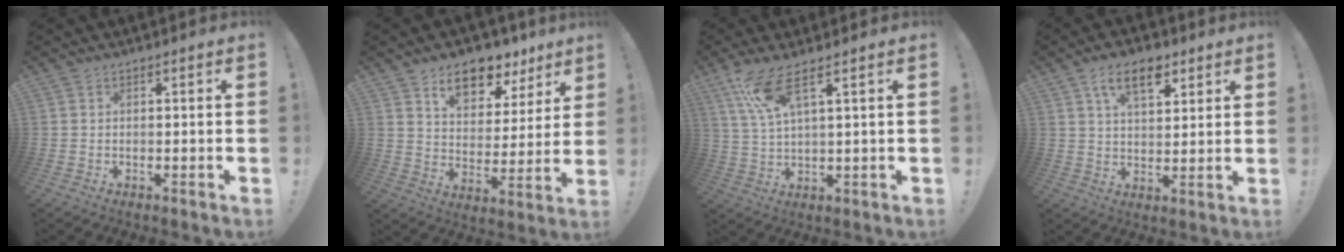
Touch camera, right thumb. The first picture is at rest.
{"total": 12.6, "force": [8.9, 6.9, 5.5], "torque": [-0.077, -0.061, 0.160]}
{"total": 8.2, "force": [4.9, 1.2, 6.5], "torque": [-0.133, -0.016, 0.089]}
{"total": 9.8, "force": [5.4, 4.9, 6.6], "torque": [-0.106, -0.008, 0.097]}